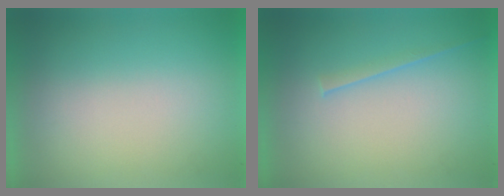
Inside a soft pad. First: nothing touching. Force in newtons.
{"total": 1.7}